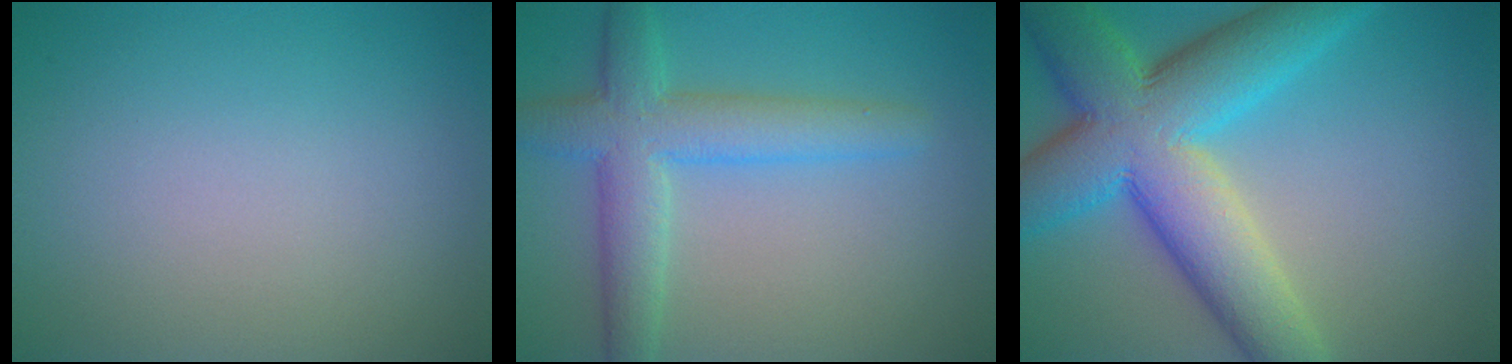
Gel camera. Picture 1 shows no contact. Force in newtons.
{"total": 5.6, "press": 5.6, "slide": 0.2}
{"total": 10.7, "press": 10.7, "slide": 0.8}